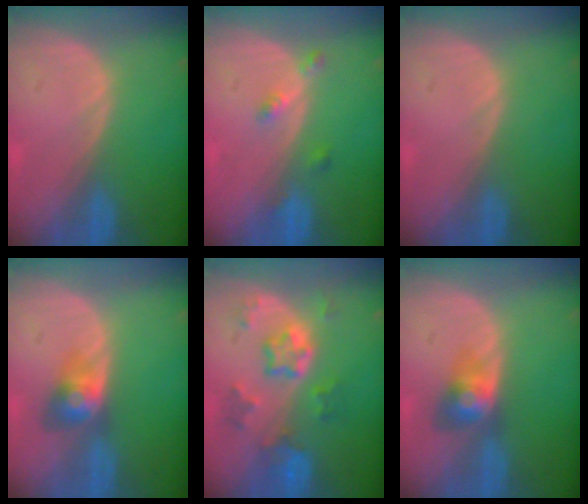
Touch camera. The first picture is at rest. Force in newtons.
{"total": 2.7, "press": 2.3, "slide": 1.5}
{"total": 0.0}
{"total": 3.8, "press": 3.8, "slide": 0.2}
{"total": 7.5, "press": 6.6, "slide": 3.6}
{"total": 4.0, "press": 4.0, "slide": 0.2}